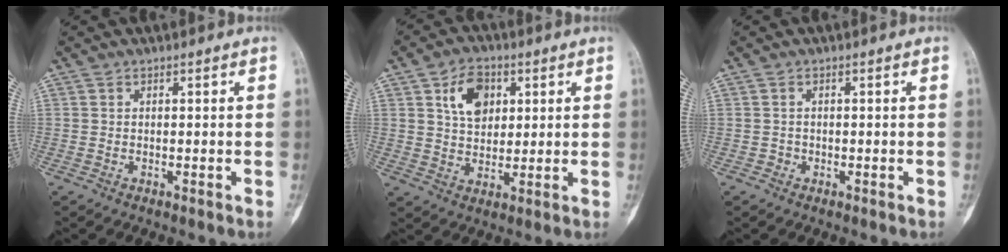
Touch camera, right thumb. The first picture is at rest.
{"total": 8.5, "force": [3.1, 5.9, 5.3], "torque": [-0.060, -0.009, 0.052]}
{"total": 0.8, "force": [-0.4, 0.7, 0.0], "torque": [0.010, 0.005, -0.010]}